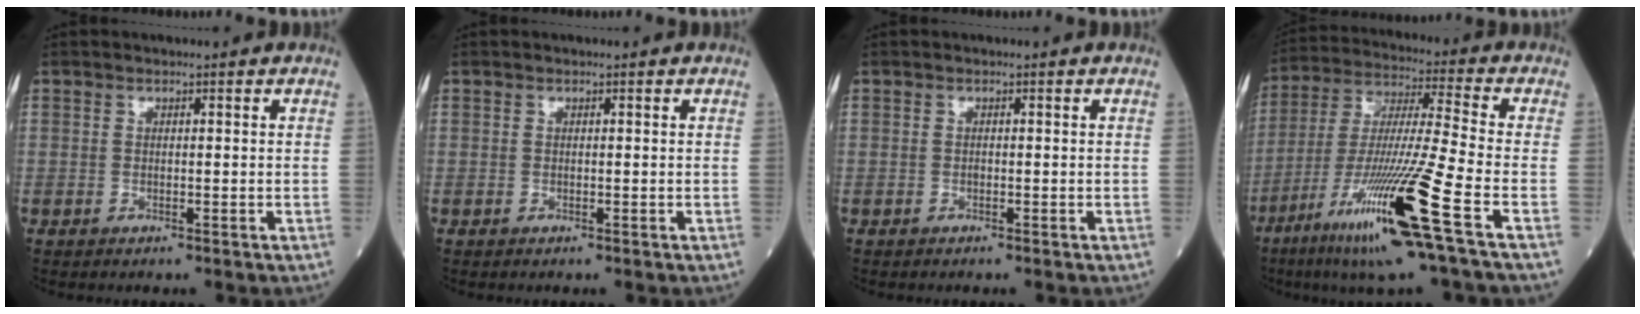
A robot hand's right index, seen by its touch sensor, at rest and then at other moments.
{"total": 0.0}
{"total": 0.0}
{"total": 18.5, "force": [-8.8, -1.2, 16.3], "torque": [-0.336, -0.042, -0.166]}